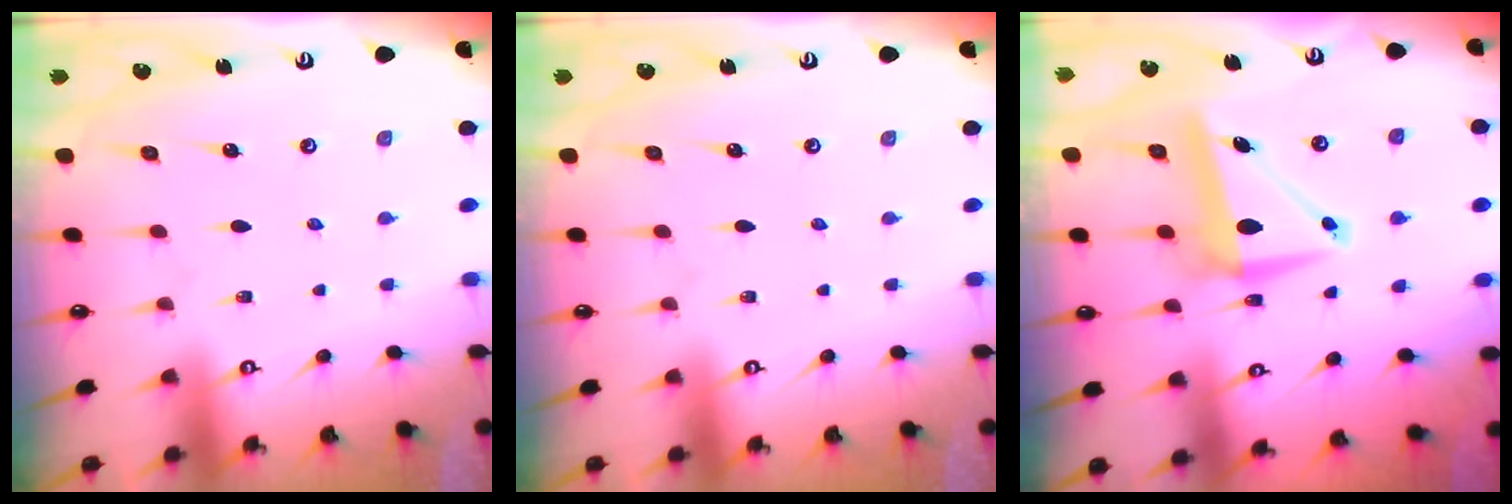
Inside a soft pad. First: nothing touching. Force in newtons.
{"total": 0.0}
{"total": 8.3, "press": 8.2, "slide": 1.3}